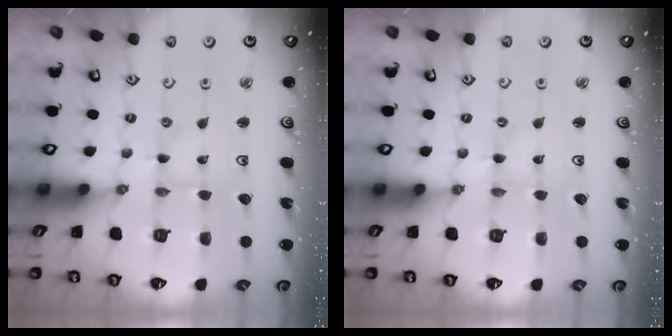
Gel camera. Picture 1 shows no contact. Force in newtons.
{"total": 0.0}